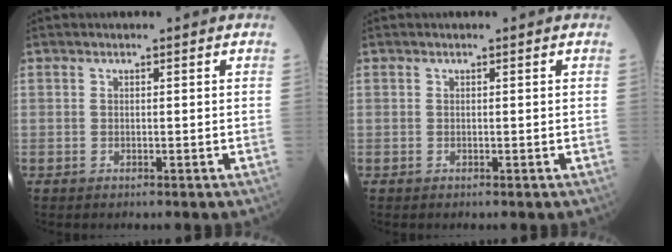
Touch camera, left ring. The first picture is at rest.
{"total": 0.0}